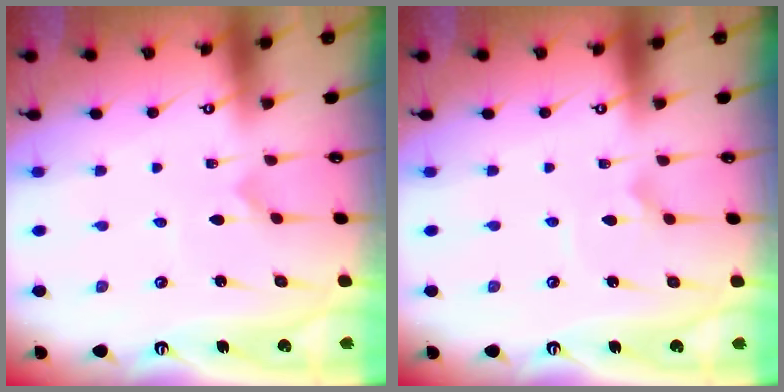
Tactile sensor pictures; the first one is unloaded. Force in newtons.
{"total": 3.0, "press": 3.0, "slide": 0.1}